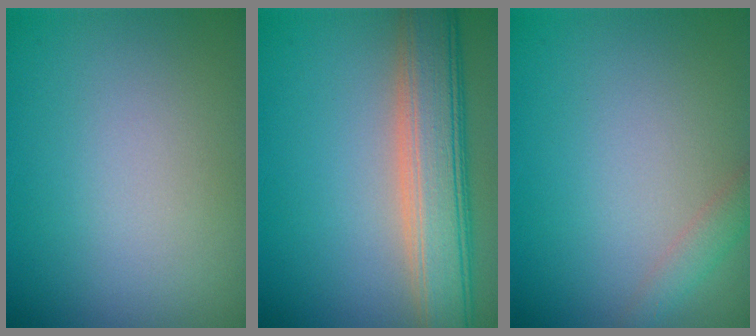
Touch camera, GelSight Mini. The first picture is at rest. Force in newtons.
{"total": 7.2, "press": 7.2, "slide": 0.6}
{"total": 1.5, "press": 1.5, "slide": 0.1}